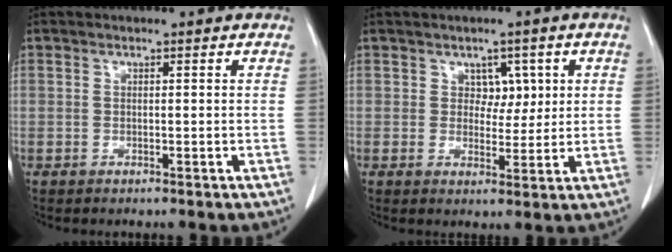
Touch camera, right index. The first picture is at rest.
{"total": 3.7, "force": [1.2, 2.5, 2.3], "torque": [-0.023, 0.004, 0.020]}